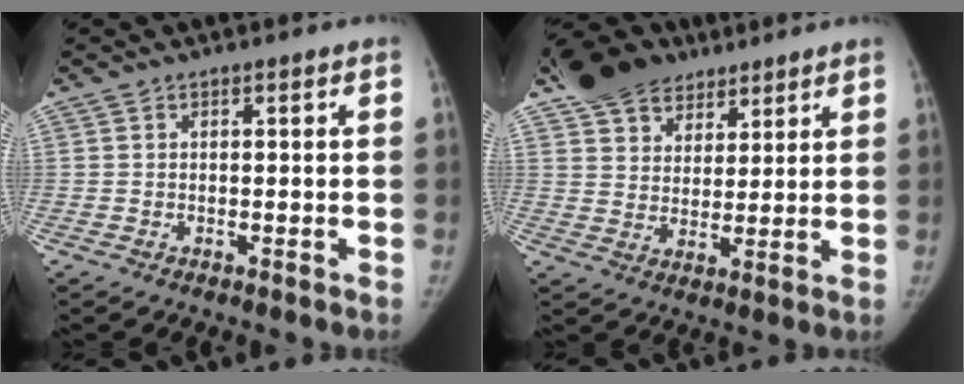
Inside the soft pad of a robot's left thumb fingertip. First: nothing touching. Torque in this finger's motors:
{"motor_torque": [0.94, -0.12, 1.06, -0.95, 0.07]}